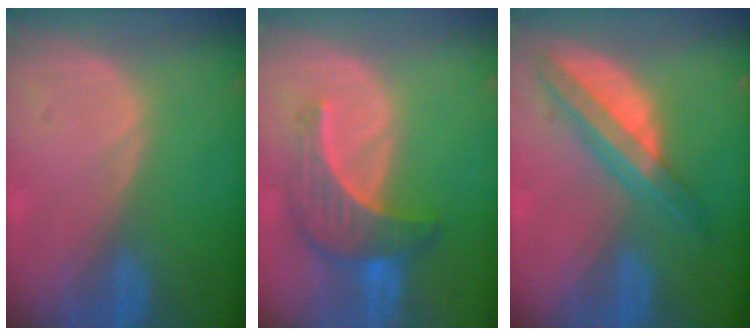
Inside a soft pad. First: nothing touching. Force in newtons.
{"total": 7.1, "press": 6.8, "slide": 2.2}
{"total": 7.7, "press": 6.5, "slide": 4.1}